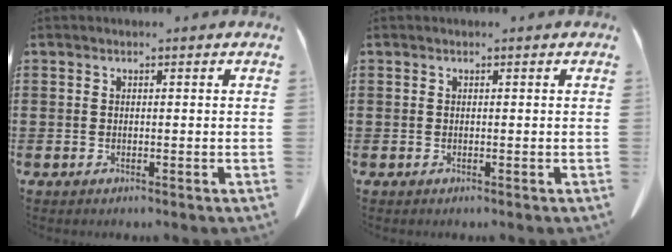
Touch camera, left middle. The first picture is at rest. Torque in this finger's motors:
{"motor_torque": [-0.15, 0.16, 0.00, -0.01]}